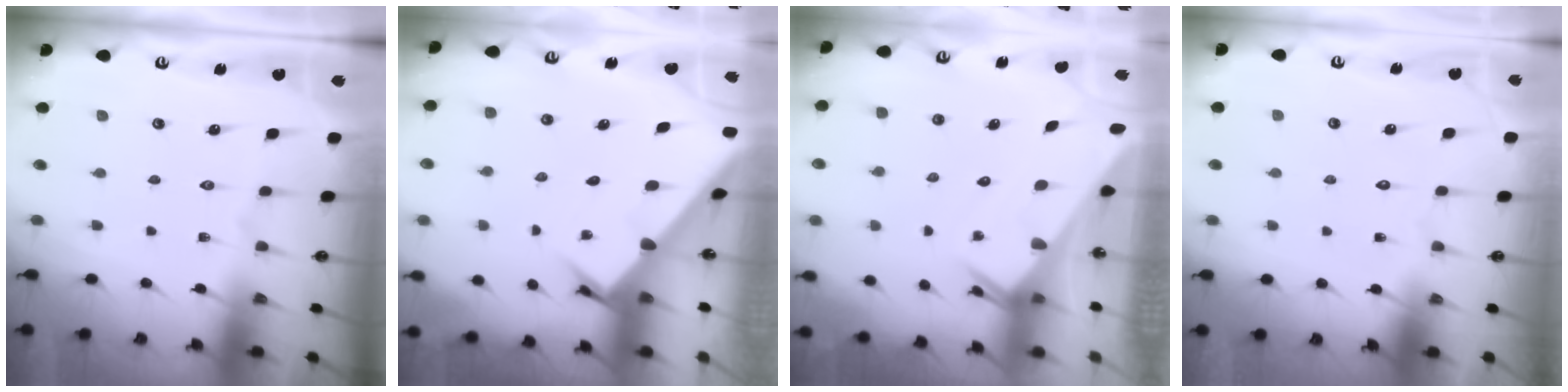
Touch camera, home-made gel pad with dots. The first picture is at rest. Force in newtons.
{"total": 2.6, "press": 2.6, "slide": 0.3}
{"total": 2.4, "press": 2.4, "slide": 0.2}
{"total": 1.5, "press": 1.5, "slide": 0.0}